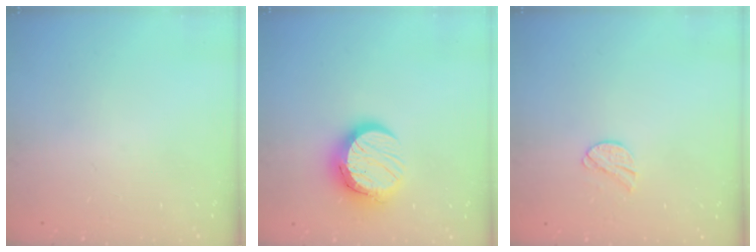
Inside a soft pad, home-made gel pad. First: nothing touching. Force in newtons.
{"total": 12.4, "press": 12.4, "slide": 0.9}
{"total": 8.5, "press": 8.4, "slide": 0.7}